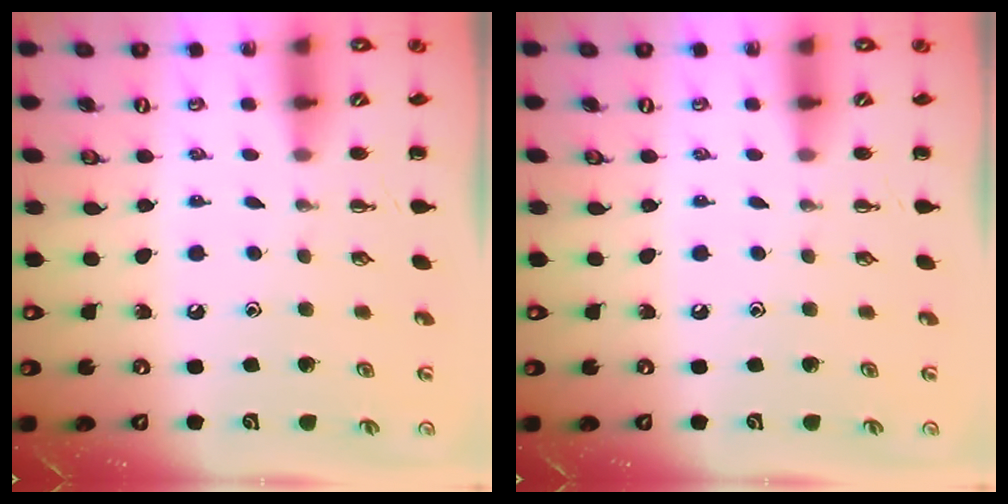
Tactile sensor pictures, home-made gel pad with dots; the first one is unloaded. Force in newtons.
{"total": 0.0}